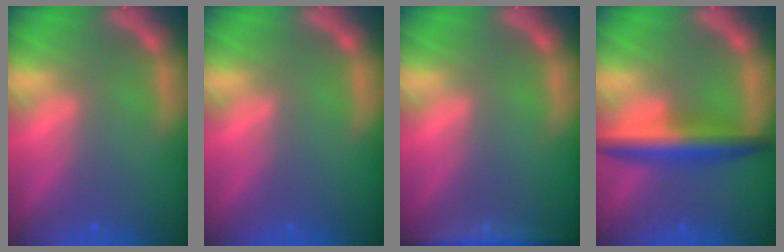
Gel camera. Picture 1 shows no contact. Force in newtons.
{"total": 0.0}
{"total": 4.4}
{"total": 5.5}